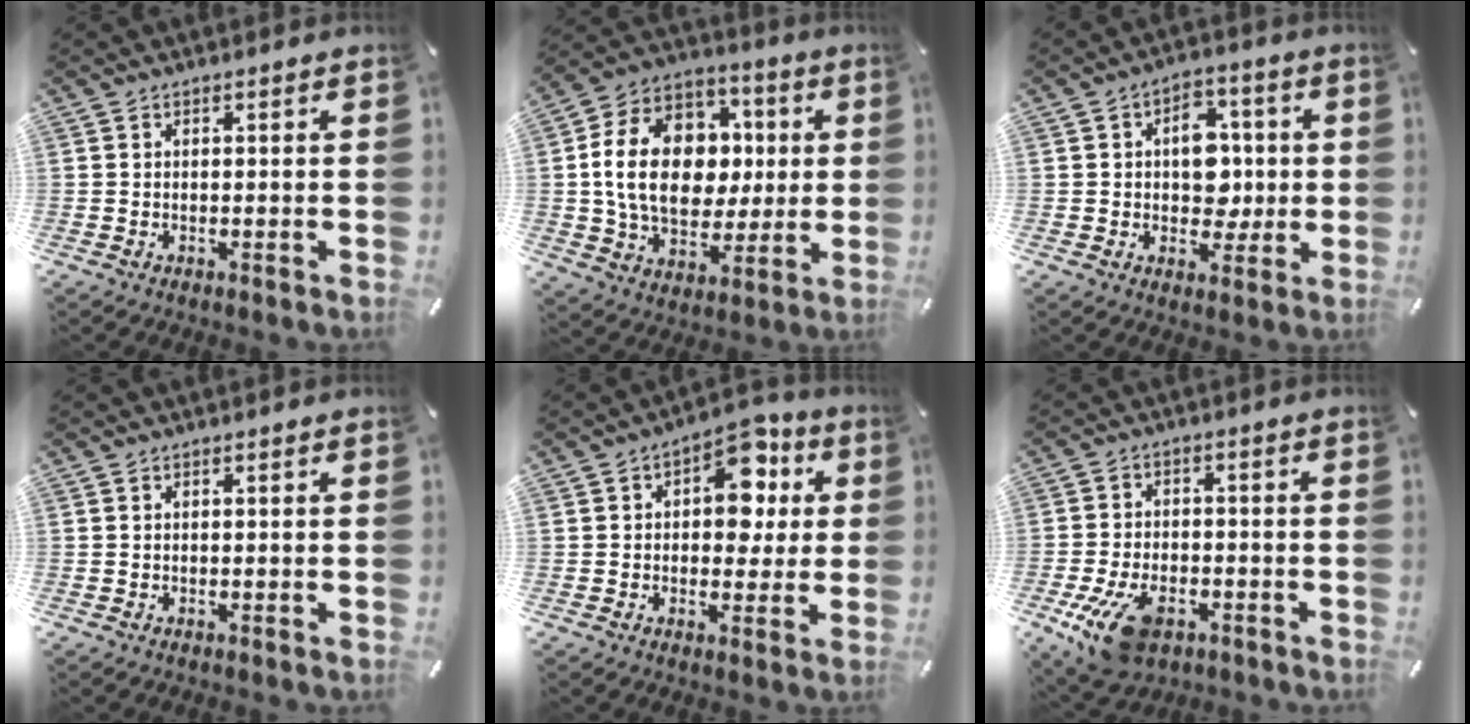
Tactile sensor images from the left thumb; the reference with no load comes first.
{"total": 19.0, "force": [0.7, 14.7, 12.0], "torque": [-0.236, 0.017, 0.017]}
{"total": 10.3, "force": [0.7, 8.0, 6.5], "torque": [-0.075, 0.005, 0.010]}
{"total": 0.0}
{"total": 11.2, "force": [3.4, 7.4, 7.7], "torque": [-0.096, -0.015, 0.056]}
{"total": 11.8, "force": [-5.5, 7.0, 7.7], "torque": [-0.151, 0.018, -0.098]}